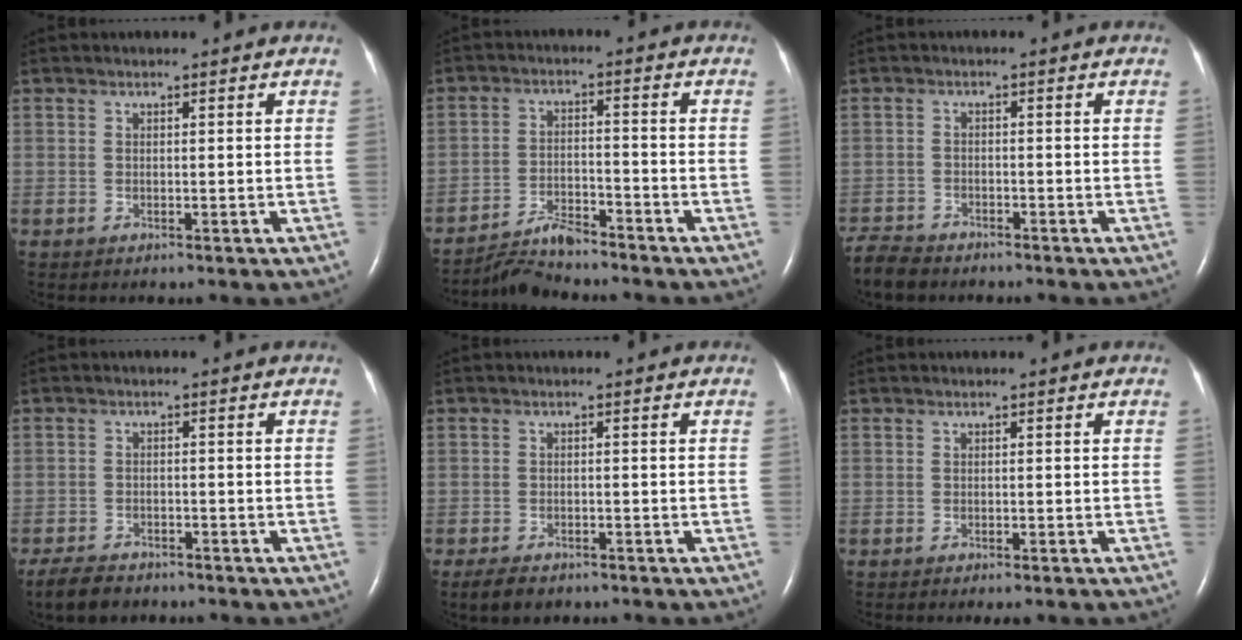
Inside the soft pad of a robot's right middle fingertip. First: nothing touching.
{"total": 5.3, "force": [-5.2, 0.3, 0.8], "torque": [-0.020, -0.013, -0.091]}
{"total": 4.7, "force": [-4.5, 1.2, 1.0], "torque": [-0.022, -0.017, -0.083]}
{"total": 5.1, "force": [-4.3, 1.9, 1.9], "torque": [-0.040, -0.010, -0.070]}
{"total": 3.2, "force": [-2.4, 1.3, 1.6], "torque": [-0.034, -0.007, -0.034]}
{"total": 1.3, "force": [-1.0, 0.0, 0.9], "torque": [-0.013, -0.005, -0.008]}